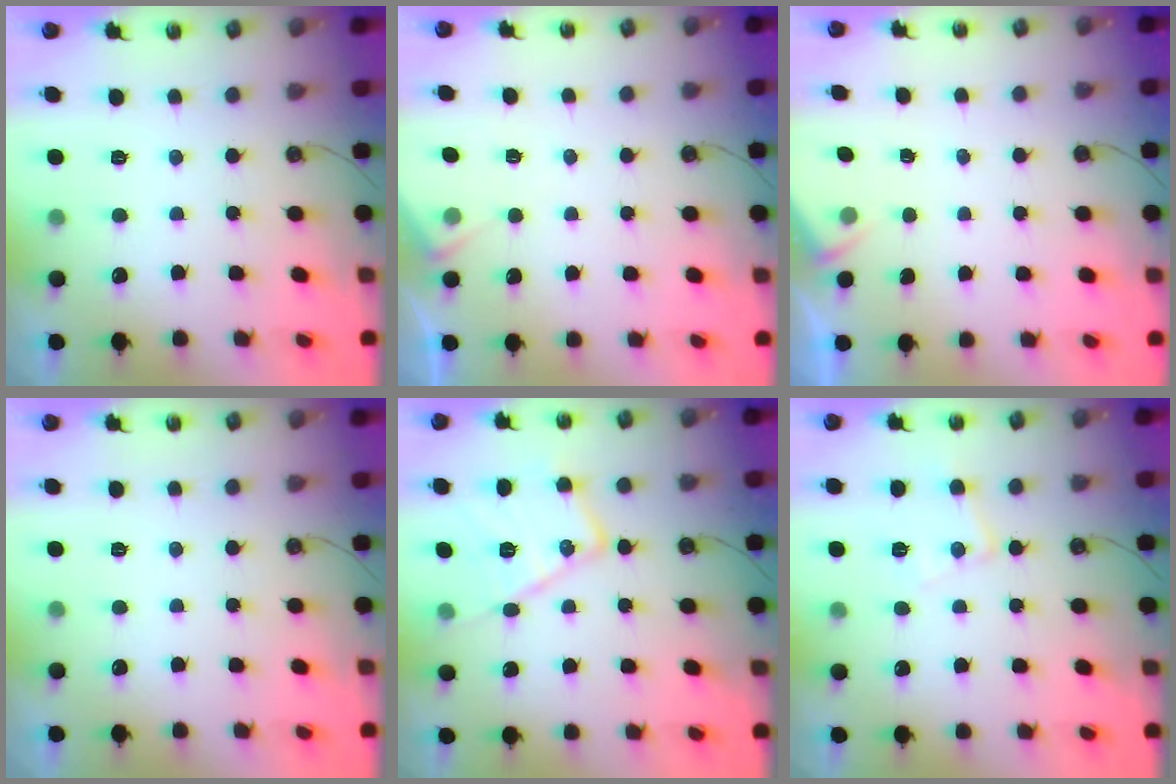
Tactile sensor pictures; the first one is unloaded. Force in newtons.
{"total": 4.3, "press": 4.2, "slide": 0.6}
{"total": 2.1, "press": 2.1, "slide": 0.4}
{"total": 0.0}
{"total": 15.4, "press": 15.4, "slide": 0.7}
{"total": 8.5, "press": 8.5, "slide": 0.6}